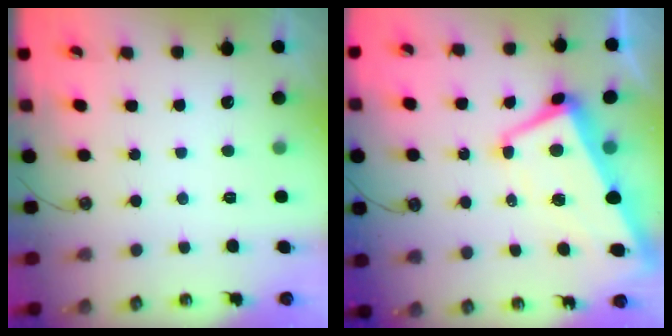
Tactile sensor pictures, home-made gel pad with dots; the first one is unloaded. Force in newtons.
{"total": 2.7, "press": 2.2, "slide": 1.7}